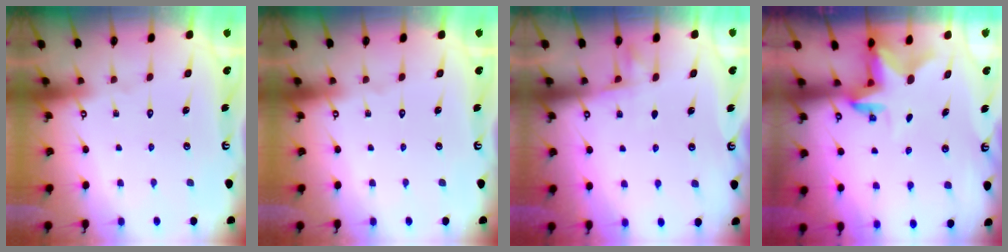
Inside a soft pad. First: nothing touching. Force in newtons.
{"total": 0.0}
{"total": 5.7, "press": 5.5, "slide": 1.3}
{"total": 2.5, "press": 2.4, "slide": 0.6}